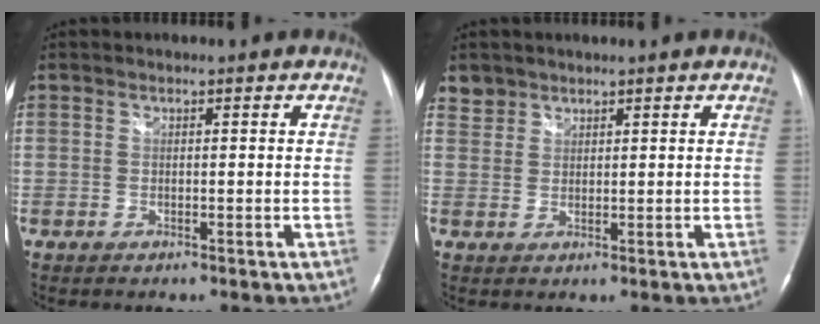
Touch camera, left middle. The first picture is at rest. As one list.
[{"total": 2.4, "force": [1.9, 1.4, -0.4], "torque": [0.014, 0.007, 0.032]}]